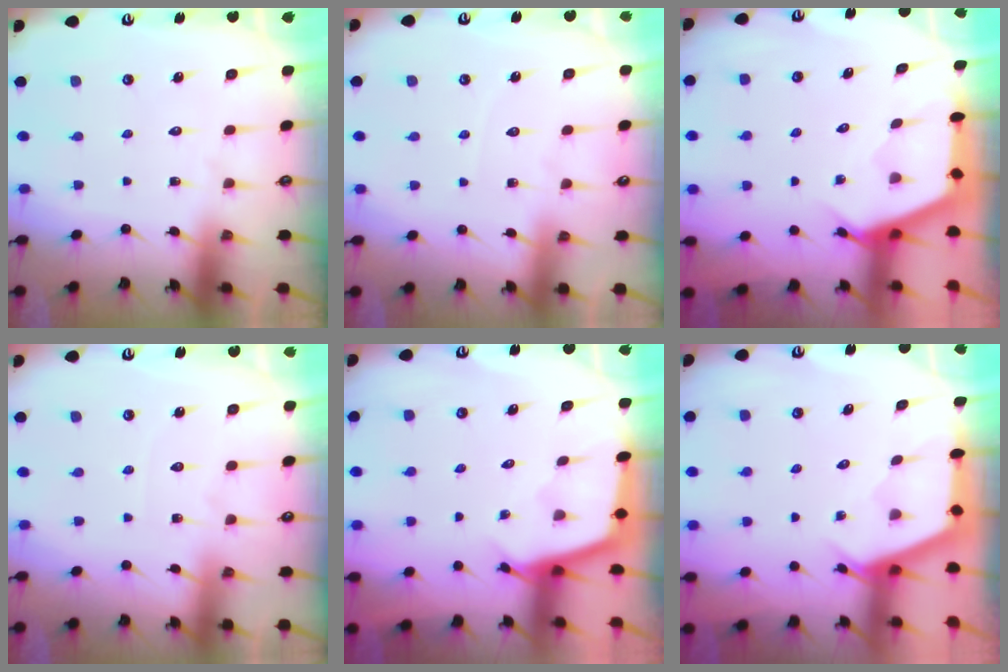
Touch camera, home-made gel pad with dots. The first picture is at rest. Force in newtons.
{"total": 2.7, "press": 2.6, "slide": 0.4}
{"total": 2.5, "press": 2.5, "slide": 0.3}
{"total": 2.7, "press": 2.7, "slide": 0.4}
{"total": 2.3, "press": 2.3, "slide": 0.2}
{"total": 2.5, "press": 2.5, "slide": 0.3}